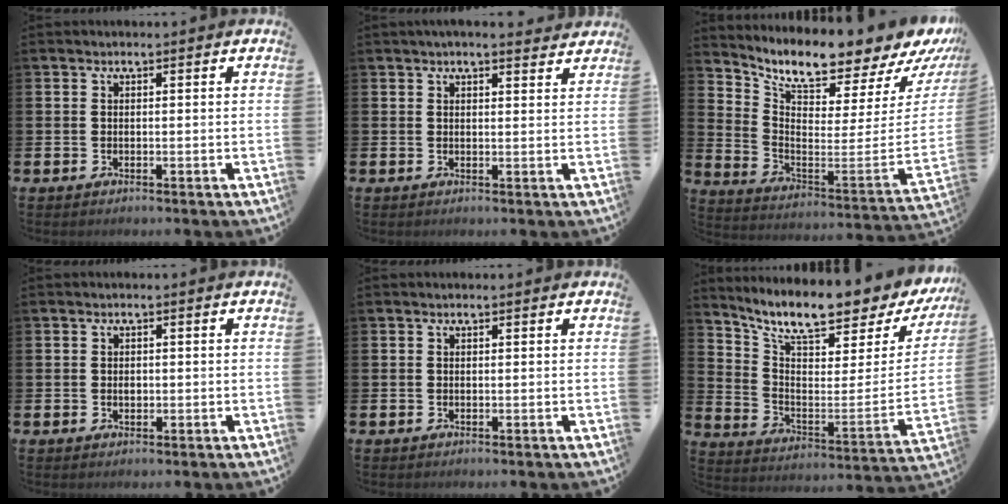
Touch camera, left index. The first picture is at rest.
{"total": 2.5, "force": [2.3, 0.3, 0.7], "torque": [-0.009, -0.009, 0.040]}
{"total": 7.2, "force": [6.8, 0.9, 2.3], "torque": [-0.065, -0.088, 0.105]}
{"total": 1.0, "force": [-0.1, 0.7, 0.7], "torque": [-0.005, 0.002, -0.004]}
{"total": 0.0}
{"total": 9.2, "force": [7.8, 1.8, 4.5], "torque": [-0.111, -0.065, 0.128]}